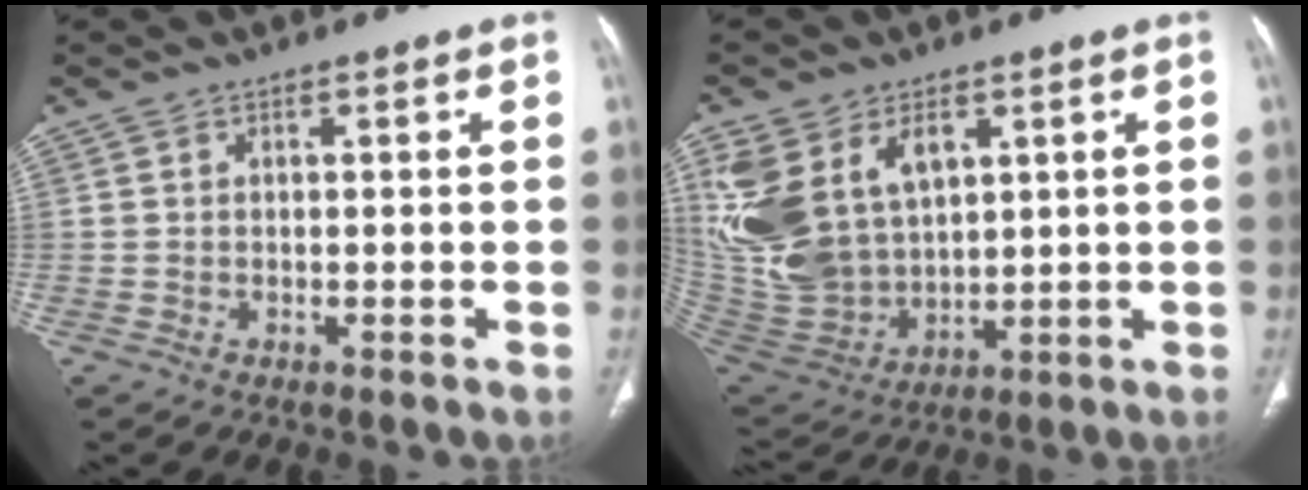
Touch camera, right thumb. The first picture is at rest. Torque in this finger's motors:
{"motor_torque": [0.32, 0.45, 1.10, 1.15, 0.21]}